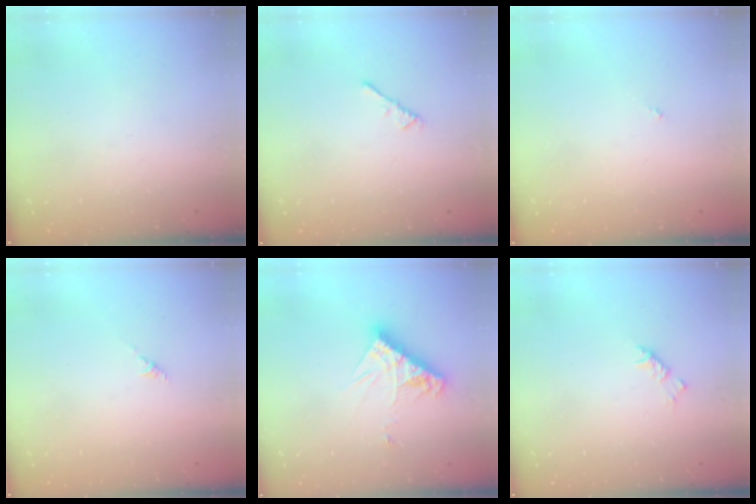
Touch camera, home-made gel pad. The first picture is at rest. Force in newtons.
{"total": 1.1, "press": 1.0, "slide": 0.4}
{"total": 0.0}
{"total": 0.0}
{"total": 10.5, "press": 10.4, "slide": 0.9}
{"total": 3.8, "press": 3.7, "slide": 0.8}